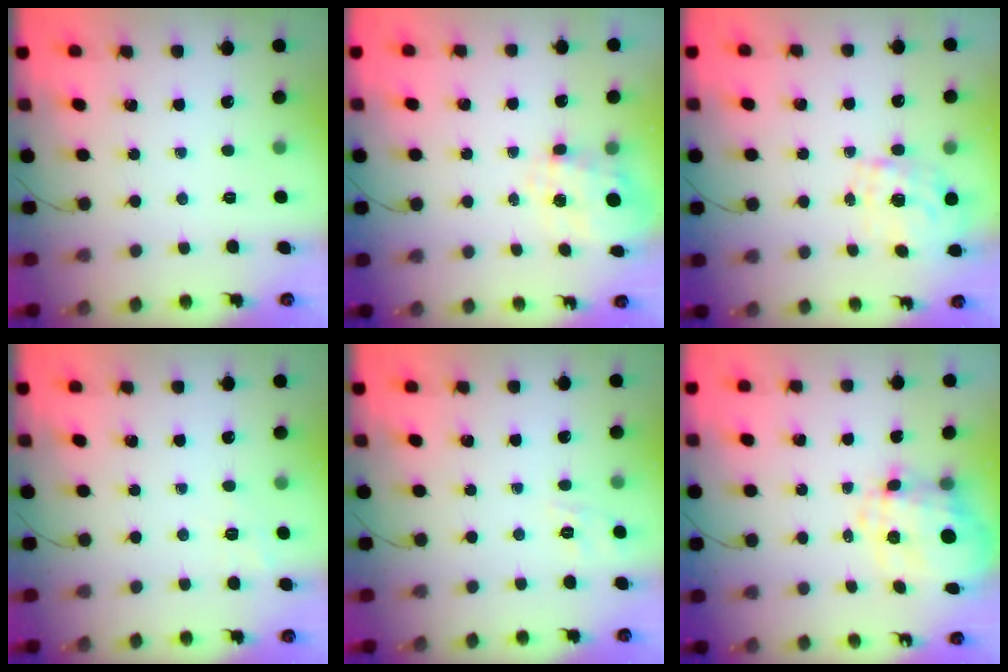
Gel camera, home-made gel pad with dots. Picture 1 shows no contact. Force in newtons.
{"total": 7.9, "press": 7.8, "slide": 0.9}
{"total": 1.7, "press": 1.5, "slide": 0.8}
{"total": 1.9, "press": 0.0, "slide": 1.9}
{"total": 2.0, "press": 0.8, "slide": 1.9}
{"total": 11.0, "press": 10.8, "slide": 2.2}